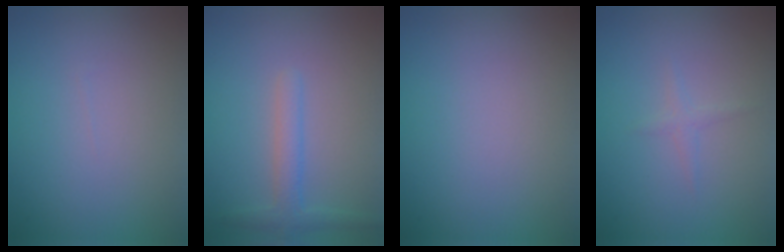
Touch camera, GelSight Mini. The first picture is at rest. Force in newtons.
{"total": 2.1, "press": 2.1, "slide": 0.1}
{"total": 0.0}
{"total": 0.8, "press": 0.8, "slide": 0.1}